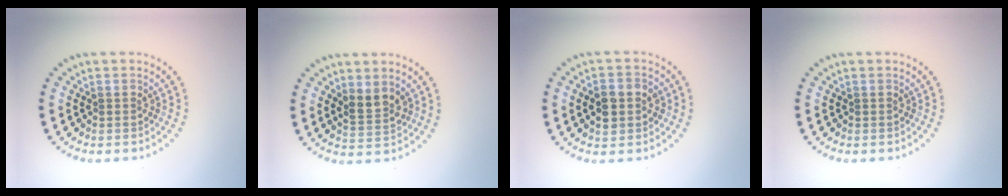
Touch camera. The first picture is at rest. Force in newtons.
{"total": 2.4, "press": 2.2, "slide": 1.0}
{"total": 3.0, "press": 3.0, "slide": 0.2}
{"total": 0.0}